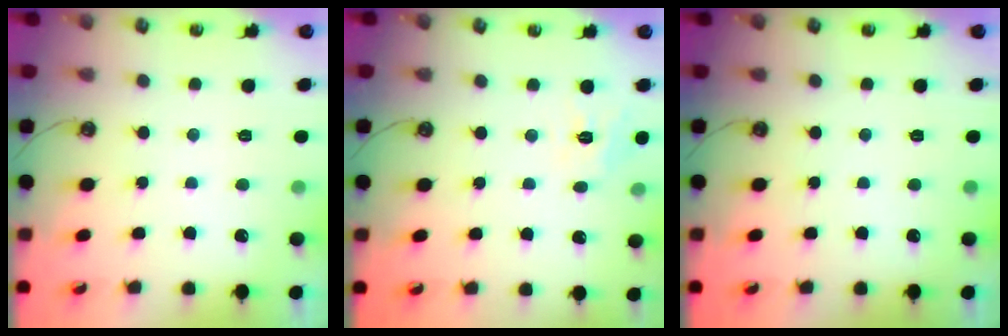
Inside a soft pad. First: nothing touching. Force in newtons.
{"total": 5.5, "press": 5.5, "slide": 0.2}
{"total": 0.0}